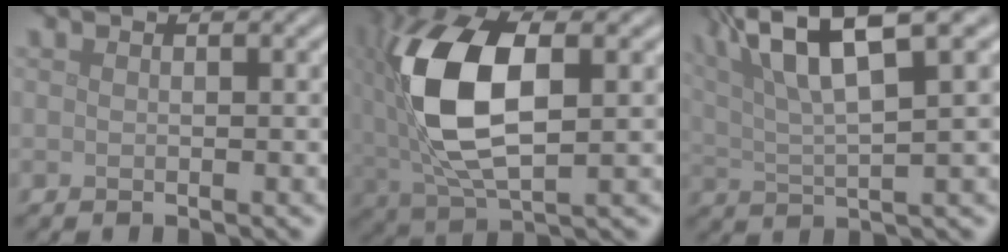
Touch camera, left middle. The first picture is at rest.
{"total": 11.0, "force": [1.3, 5.3, 9.5], "torque": [-0.201, 0.006, 0.026]}
{"total": 11.5, "force": [6.2, 2.9, 9.3], "torque": [-0.164, 0.028, 0.106]}